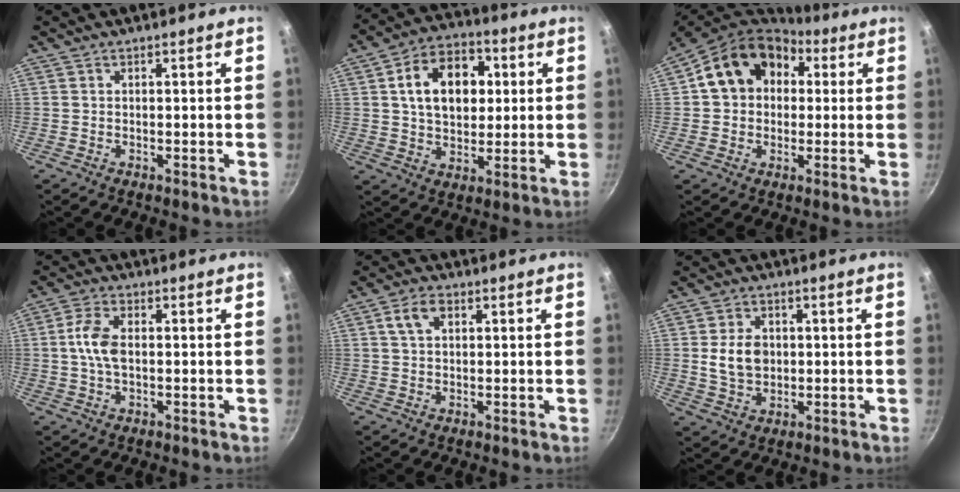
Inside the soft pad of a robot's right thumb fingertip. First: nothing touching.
{"total": 15.2, "force": [3.0, 10.6, 10.5], "torque": [-0.131, 0.013, 0.041]}
{"total": 15.5, "force": [3.3, 12.4, 8.7], "torque": [-0.118, 0.032, 0.039]}
{"total": 6.2, "force": [0.1, 3.5, 5.1], "torque": [-0.104, 0.013, -0.003]}
{"total": 4.6, "force": [1.5, 2.9, 3.2], "torque": [-0.051, 0.006, 0.025]}
{"total": 7.2, "force": [0.6, 5.4, 4.7], "torque": [-0.072, -0.001, 0.011]}